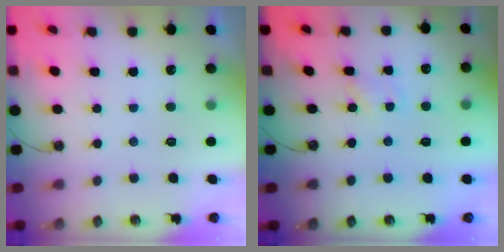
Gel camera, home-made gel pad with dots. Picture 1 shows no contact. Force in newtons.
{"total": 2.7, "press": 2.7, "slide": 0.4}